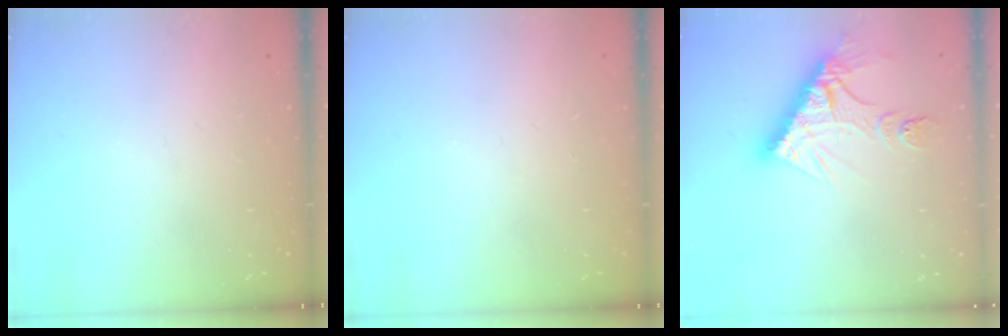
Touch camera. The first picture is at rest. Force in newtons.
{"total": 0.0}
{"total": 13.5, "press": 13.4, "slide": 1.2}